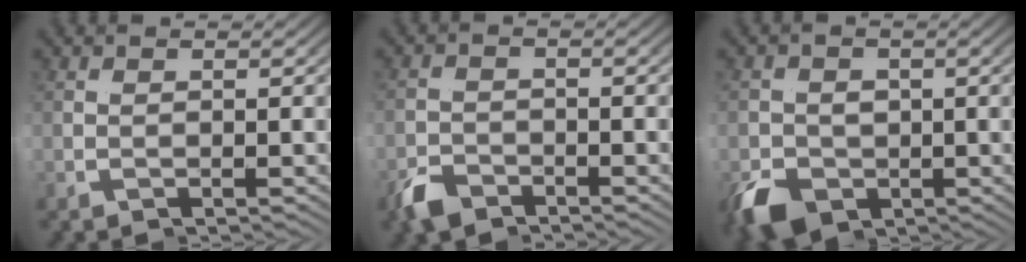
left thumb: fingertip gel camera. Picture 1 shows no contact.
{"total": 2.8, "force": [-2.4, 1.0, -1.1], "torque": [0.013, 0.000, -0.049]}
{"total": 7.9, "force": [-1.4, 5.8, 5.2], "torque": [-0.083, -0.019, -0.019]}